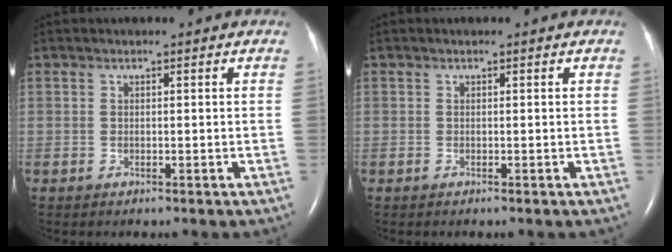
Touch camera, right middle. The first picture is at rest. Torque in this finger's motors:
{"motor_torque": [-0.05, 0.14, 0.00, 0.00]}